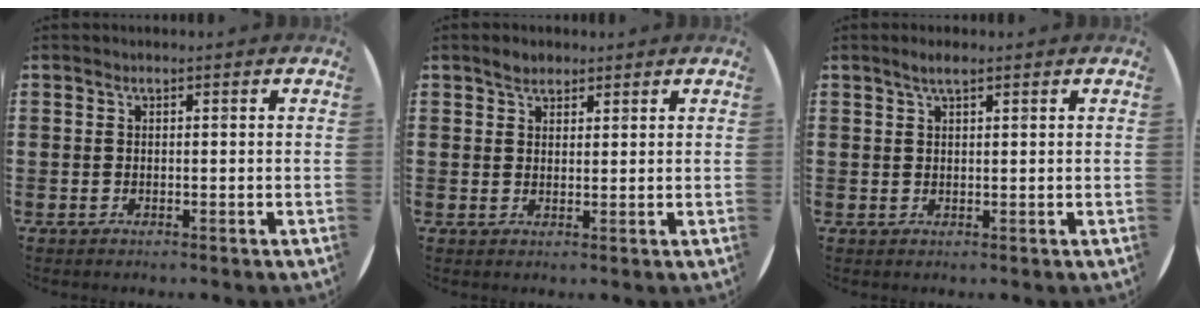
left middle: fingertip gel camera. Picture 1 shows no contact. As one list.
[{"total": 2.0, "force": [1.8, 0.9, 0.4], "torque": [-0.003, 0.002, 0.032]}, {"total": 1.8, "force": [1.3, 0.3, 1.1], "torque": [-0.024, 0.003, 0.023]}]